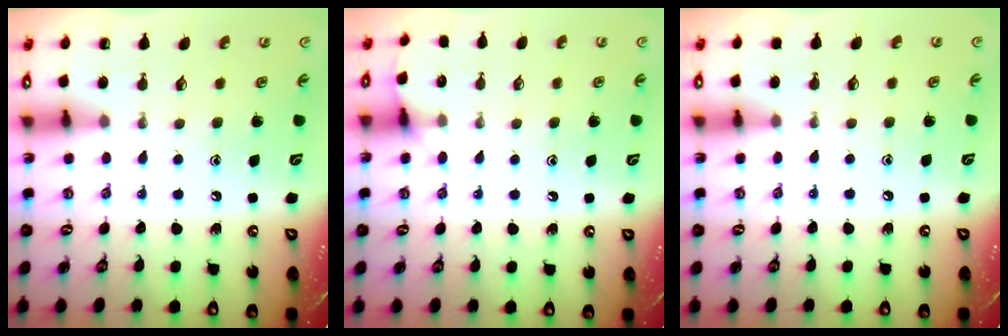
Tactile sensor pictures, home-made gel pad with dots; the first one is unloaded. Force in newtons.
{"total": 5.7, "press": 5.7, "slide": 0.7}
{"total": 4.1, "press": 4.0, "slide": 0.7}